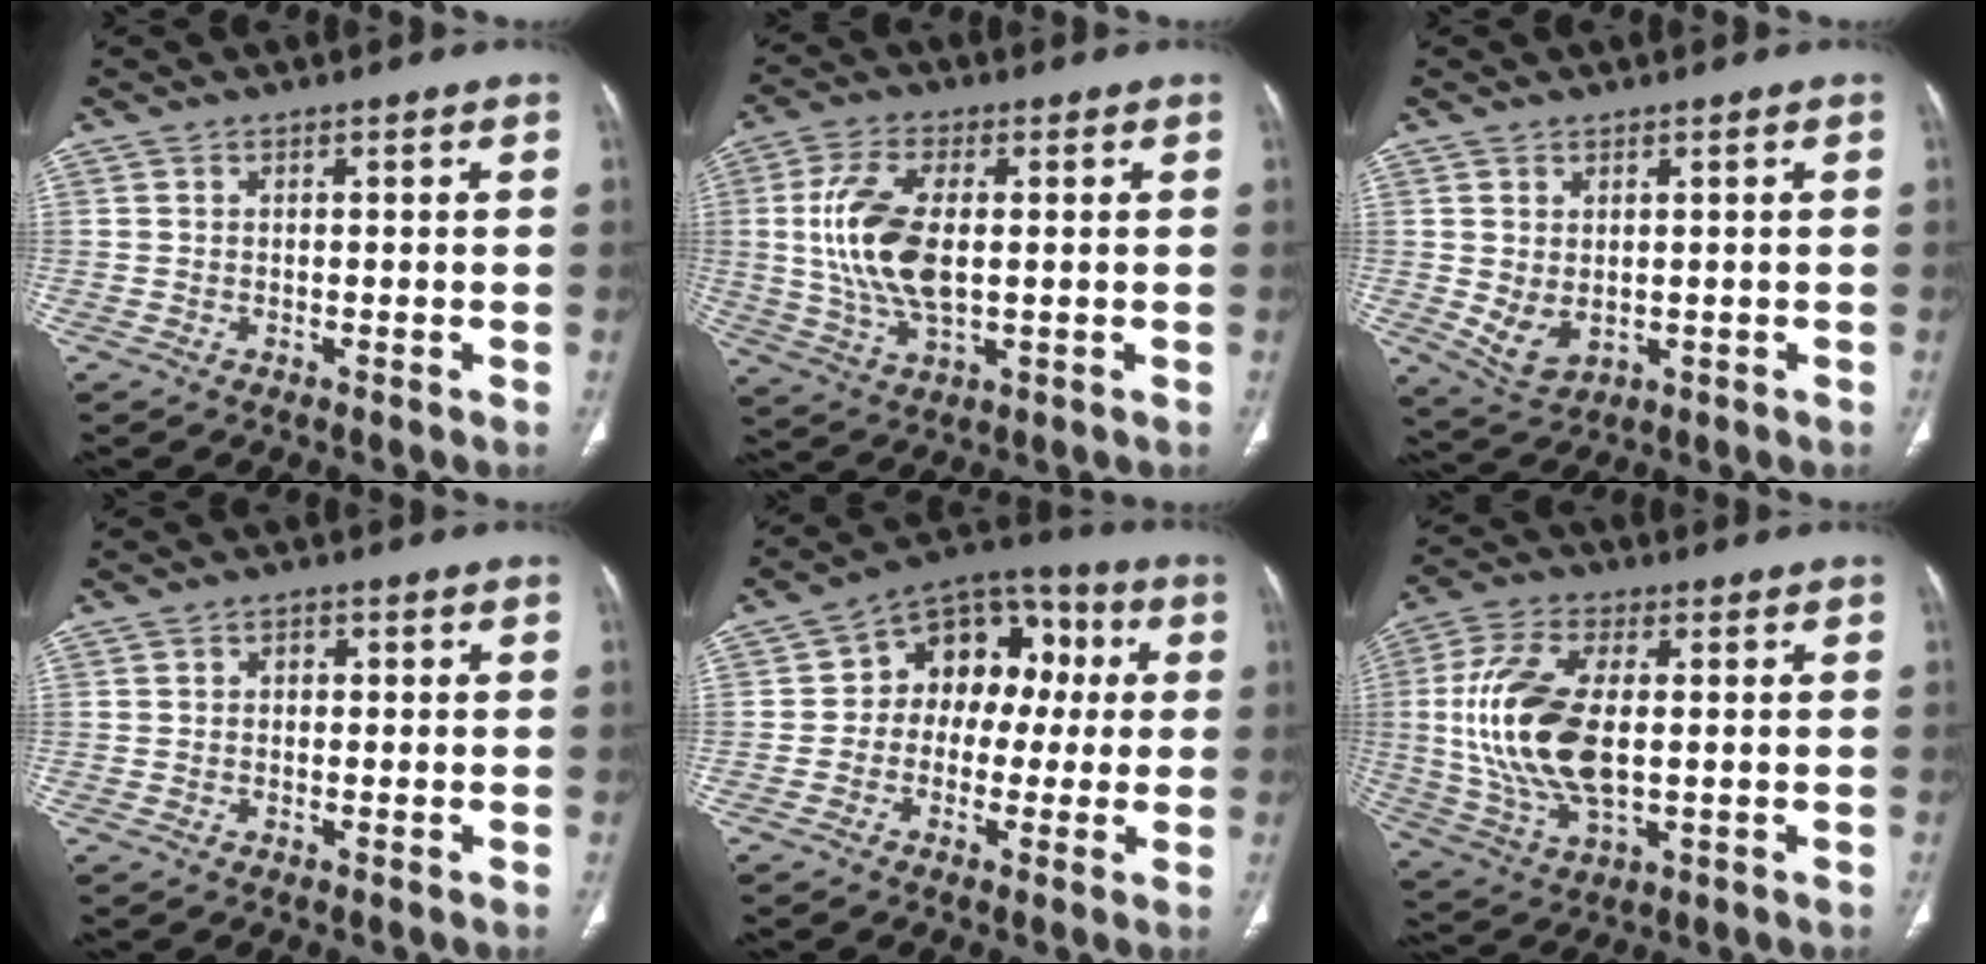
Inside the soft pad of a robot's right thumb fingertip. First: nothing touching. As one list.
[{"total": 13.2, "force": [0.9, 6.4, 11.5], "torque": [-0.244, -0.004, 0.021]}, {"total": 5.1, "force": [0.0, 3.4, 3.8], "torque": [-0.069, -0.007, 0.023]}, {"total": 1.5, "force": [0.2, 1.2, 0.9], "torque": [-0.007, 0.005, -0.001]}, {"total": 13.4, "force": [0.9, 10.2, 8.7], "torque": [-0.075, 0.040, -0.003]}, {"total": 17.7, "force": [0.6, 8.9, 15.3], "torque": [-0.323, -0.007, 0.015]}]